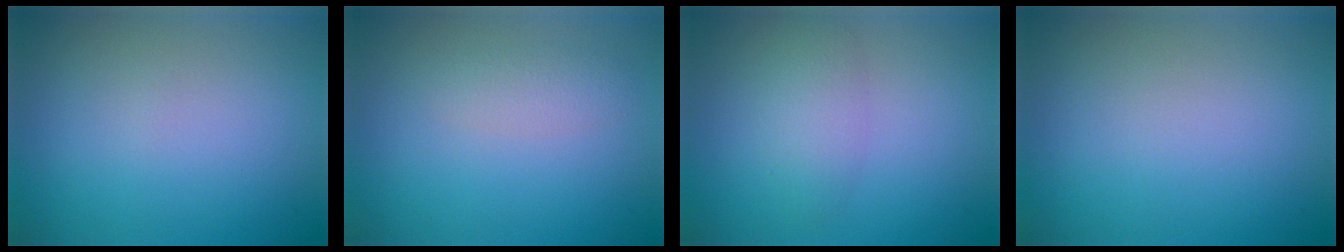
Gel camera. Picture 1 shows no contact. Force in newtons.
{"total": 1.5, "press": 1.5, "slide": 0.1}
{"total": 2.4, "press": 2.4, "slide": 0.0}
{"total": 0.0}